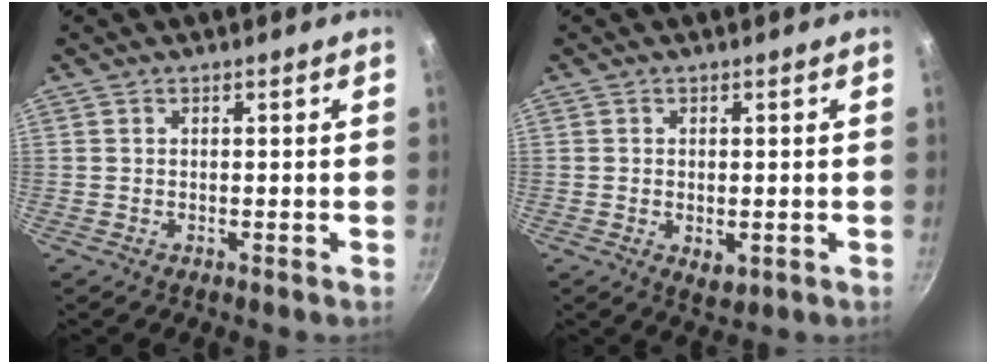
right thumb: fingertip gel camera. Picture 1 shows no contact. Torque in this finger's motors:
{"motor_torque": [-0.30, 0.34, -0.37, 0.22, -0.01]}